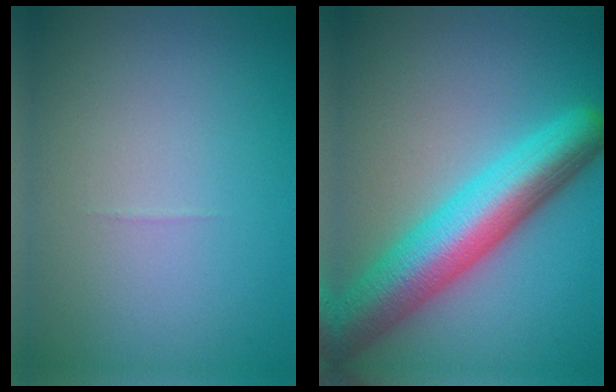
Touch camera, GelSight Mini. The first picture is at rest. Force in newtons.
{"total": 9.3, "press": 9.3, "slide": 0.4}